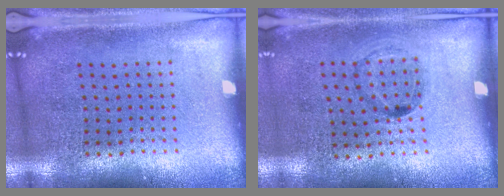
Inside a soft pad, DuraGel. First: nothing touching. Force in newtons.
{"total": 1.2, "press": 0.7, "slide": 1.0}